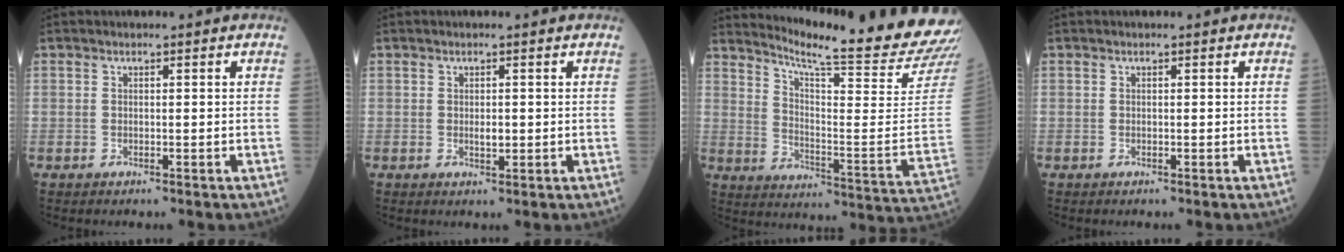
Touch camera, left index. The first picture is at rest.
{"total": 1.3, "force": [0.1, 0.6, 1.2], "torque": [-0.022, -0.002, 0.005]}
{"total": 21.6, "force": [20.2, -2.2, 7.1], "torque": [-0.134, -0.124, 0.267]}
{"total": 0.0}